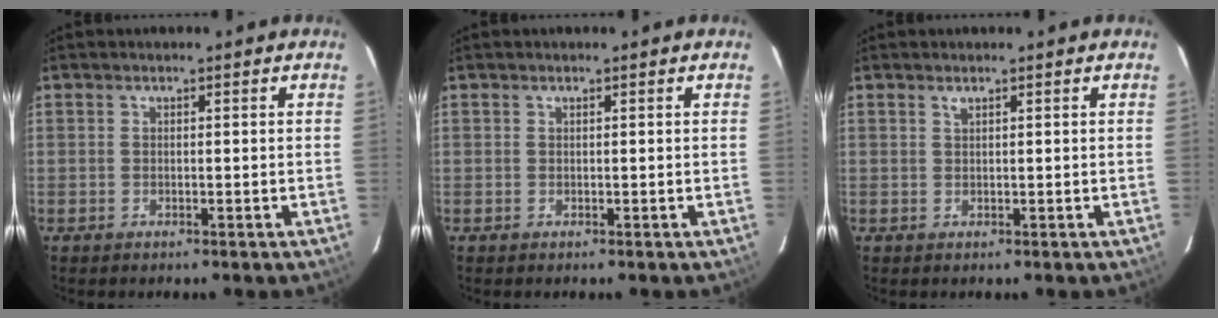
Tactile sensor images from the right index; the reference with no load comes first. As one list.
[{"total": 0.0}, {"total": 0.6, "force": [0.5, 0.1, 0.3], "torque": [-0.004, 0.001, 0.008]}]